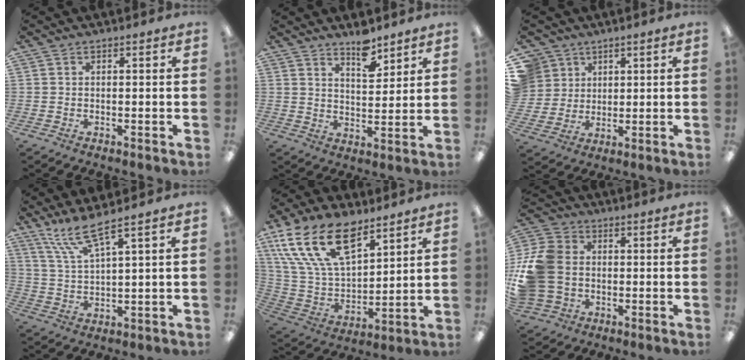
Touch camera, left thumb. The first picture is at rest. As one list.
[{"total": 7.4, "force": [5.9, 3.0, 3.2], "torque": [-0.030, -0.042, 0.100]}, {"total": 7.9, "force": [4.0, 6.8, 0.2], "torque": [-0.027, -0.020, 0.083]}, {"total": 9.2, "force": [7.1, 1.5, 5.6], "torque": [-0.126, -0.027, 0.132]}, {"total": 21.2, "force": [12.3, 11.1, 13.2], "torque": [-0.286, -0.061, 0.222]}, {"total": 16.8, "force": [-0.3, 13.7, 9.7], "torque": [-0.214, 0.025, 0.000]}]